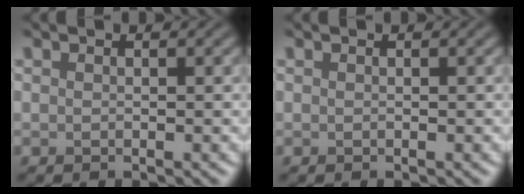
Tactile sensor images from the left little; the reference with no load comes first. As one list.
[{"total": 0.0}]